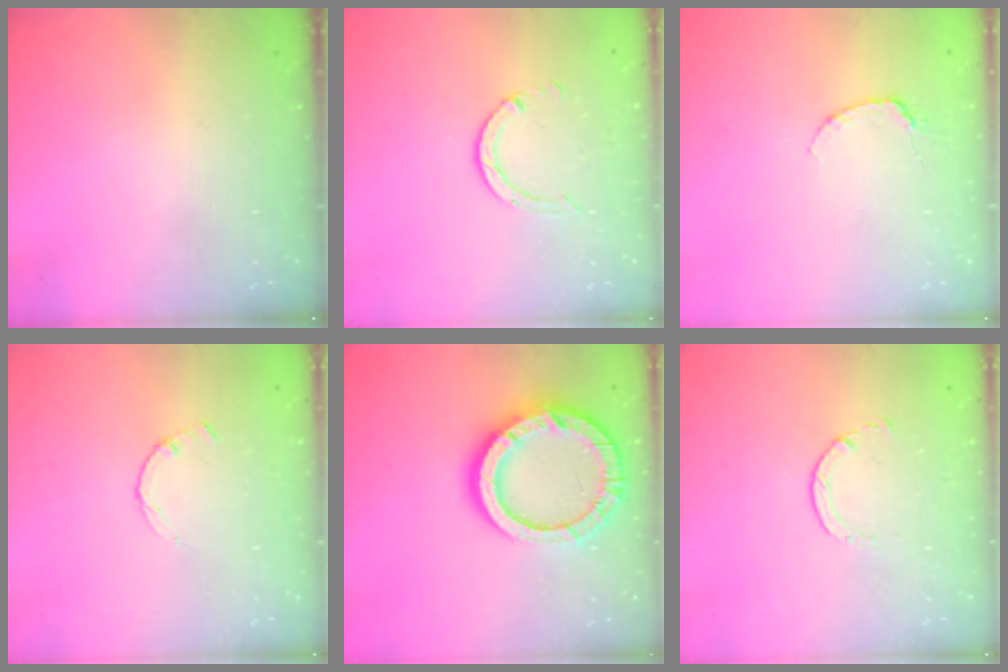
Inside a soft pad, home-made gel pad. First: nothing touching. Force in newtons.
{"total": 3.5, "press": 3.5, "slide": 0.5}
{"total": 4.0, "press": 4.0, "slide": 0.5}
{"total": 0.8, "press": 0.7, "slide": 0.2}
{"total": 16.6, "press": 16.5, "slide": 1.4}
{"total": 1.7, "press": 1.6, "slide": 0.2}